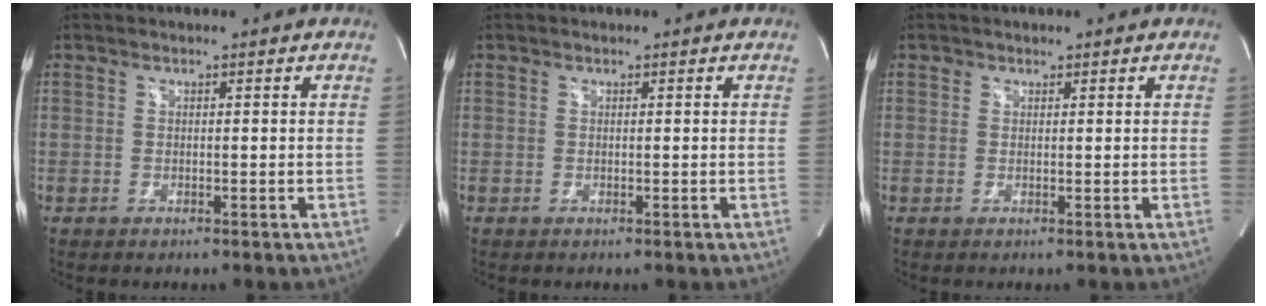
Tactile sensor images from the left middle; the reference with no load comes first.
{"total": 0.0}
{"total": 0.7, "force": [0.5, 0.5, 0.0], "torque": [0.005, -0.002, 0.005]}